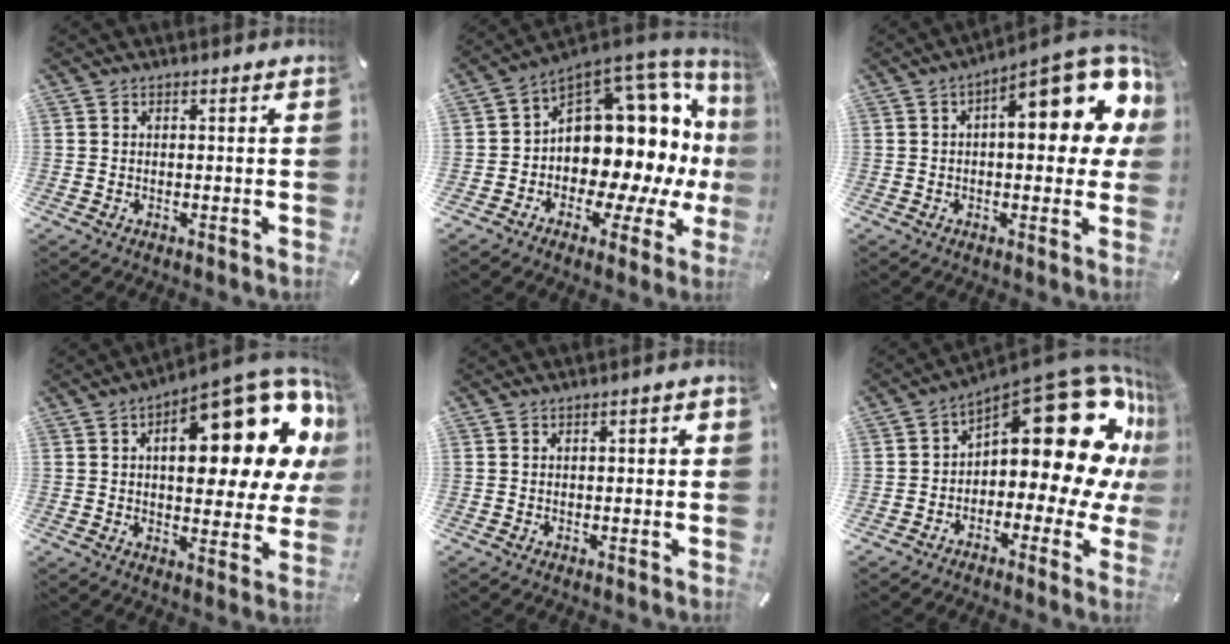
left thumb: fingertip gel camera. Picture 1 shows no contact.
{"total": 18.6, "force": [3.9, 12.4, 13.3], "torque": [-0.186, -0.068, 0.079]}
{"total": 13.1, "force": [4.4, 5.7, 11.0], "torque": [-0.128, -0.041, 0.067]}
{"total": 22.0, "force": [10.4, 8.9, 17.2], "torque": [-0.231, -0.073, 0.162]}
{"total": 1.7, "force": [-0.2, 0.9, 1.4], "torque": [-0.025, 0.006, -0.005]}
{"total": 25.2, "force": [9.7, 11.8, 20.0], "torque": [-0.247, -0.084, 0.172]}